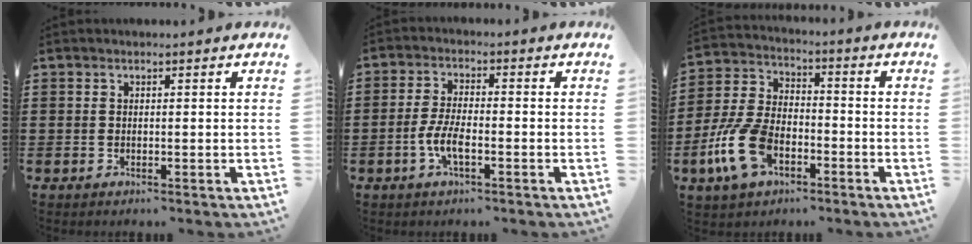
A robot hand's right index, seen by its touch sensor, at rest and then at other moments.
{"total": 4.8, "force": [-1.8, 1.3, 4.2], "torque": [-0.100, -0.009, -0.040]}
{"total": 10.2, "force": [-4.3, 5.9, 7.1], "torque": [-0.183, -0.003, -0.085]}